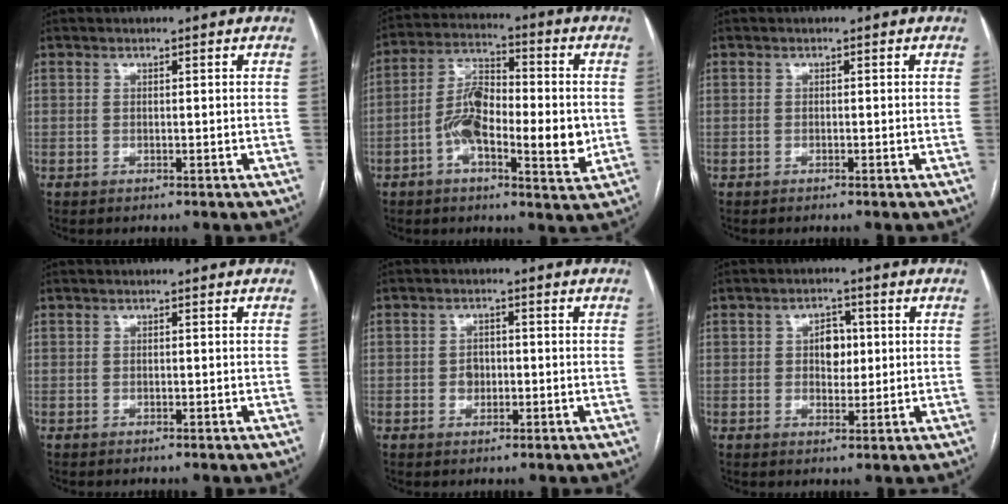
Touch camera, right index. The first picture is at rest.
{"total": 13.1, "force": [-2.0, 4.7, 12.1], "torque": [-0.216, 0.012, -0.039]}
{"total": 0.0}
{"total": 0.0}
{"total": 2.4, "force": [-0.5, 1.9, 1.4], "torque": [-0.019, 0.005, -0.005]}
{"total": 4.1, "force": [0.7, 2.7, 3.0], "torque": [-0.043, 0.010, 0.013]}